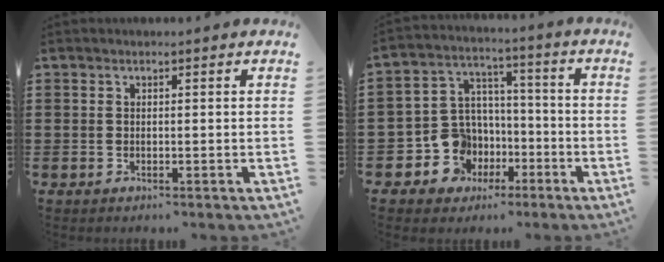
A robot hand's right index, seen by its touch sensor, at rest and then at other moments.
{"total": 9.9, "force": [-3.3, 8.9, 2.7], "torque": [-0.095, 0.014, -0.054]}